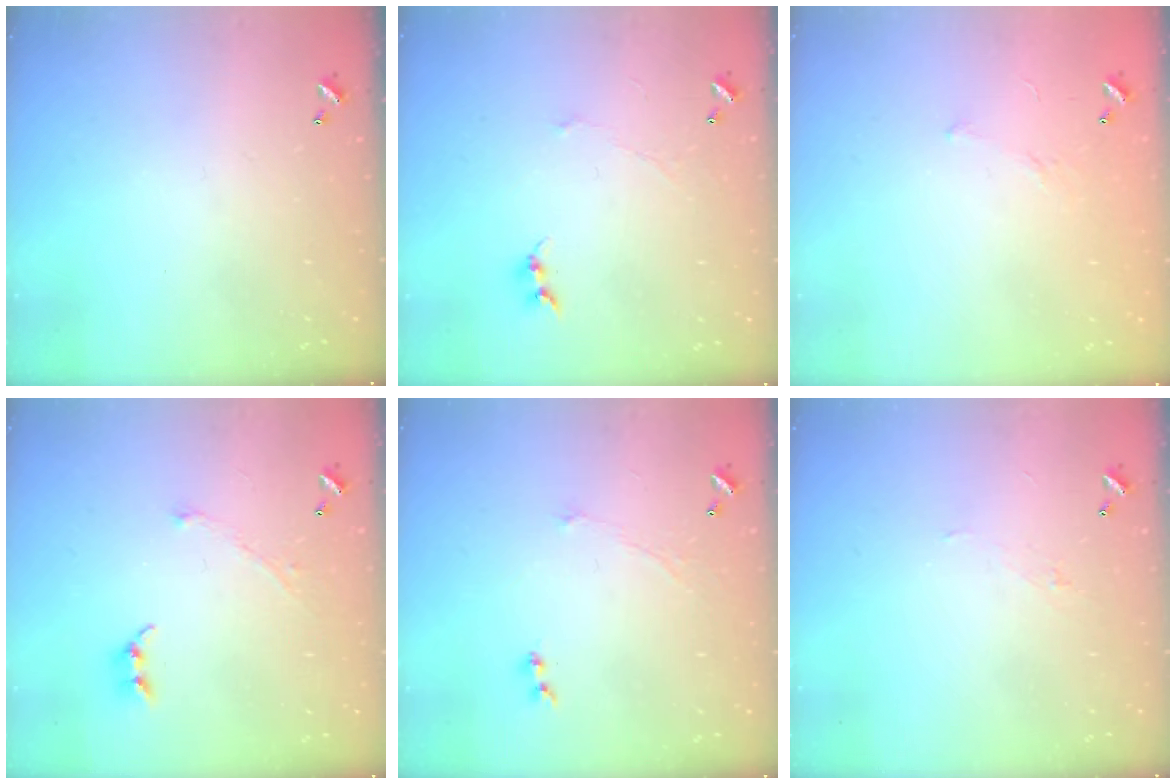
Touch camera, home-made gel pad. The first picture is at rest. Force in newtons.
{"total": 0.0}
{"total": 7.0, "press": 7.0, "slide": 0.7}
{"total": 2.9, "press": 2.9, "slide": 0.4}
{"total": 1.2, "press": 0.7, "slide": 1.0}
{"total": 2.0, "press": 1.9, "slide": 0.5}